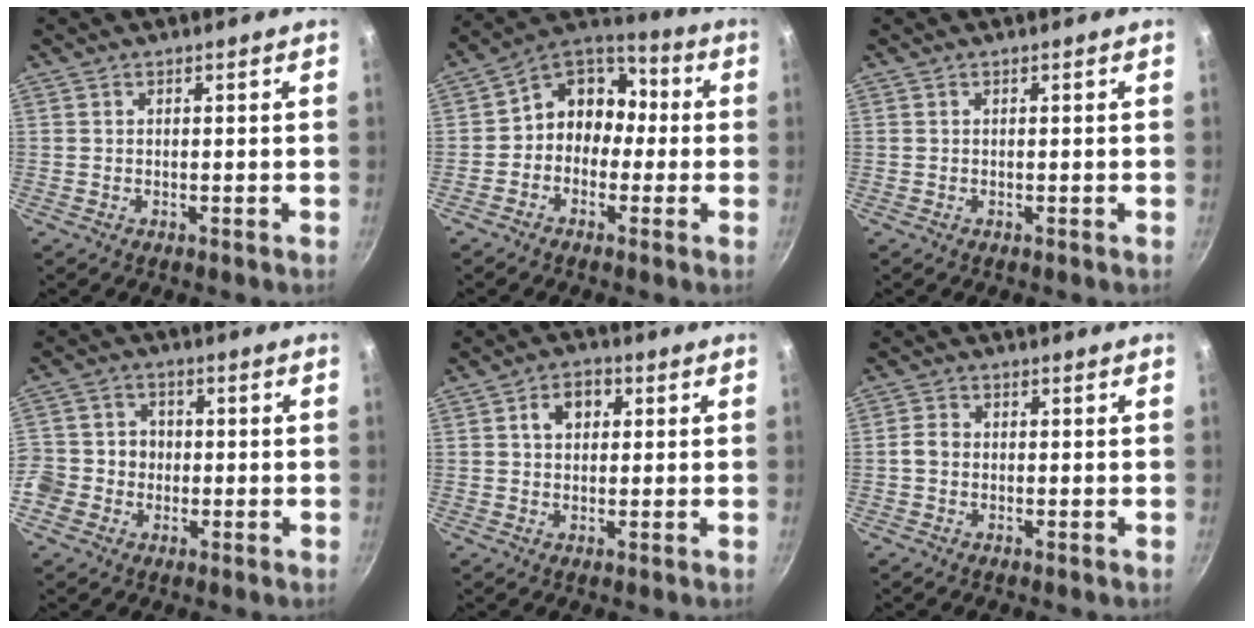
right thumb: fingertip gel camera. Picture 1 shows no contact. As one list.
[{"total": 10.5, "force": [-1.2, 9.0, 5.4], "torque": [-0.035, 0.050, -0.044]}, {"total": 0.0}, {"total": 9.0, "force": [-2.2, 8.1, 3.1], "torque": [-0.031, 0.027, -0.053]}, {"total": 5.4, "force": [1.4, 4.0, 3.3], "torque": [-0.027, 0.010, 0.015]}, {"total": 2.6, "force": [-0.4, 2.2, 1.4], "torque": [-0.023, 0.012, -0.011]}]